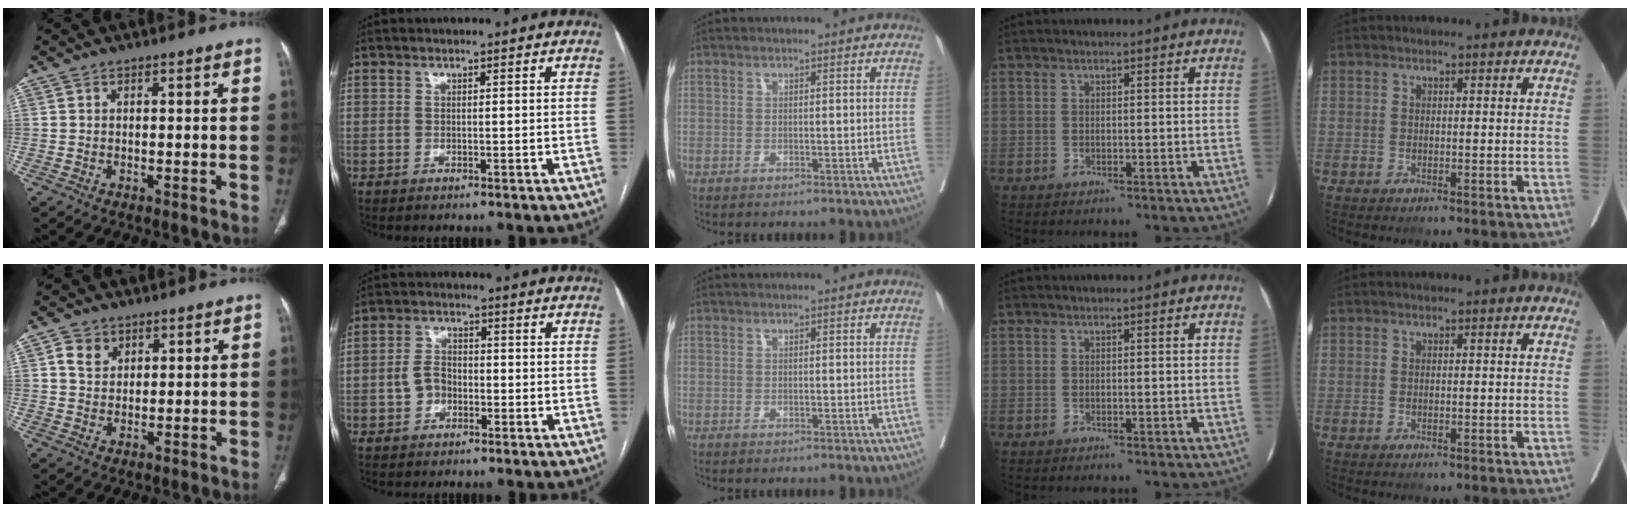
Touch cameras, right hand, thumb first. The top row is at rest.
{"thumb": {"total": 4.2, "force": [2.0, 3.3, 1.9], "torque": [-0.019, -0.008, 0.039]}, "index": {"total": 4.1, "force": [-1.2, 3.2, 2.3], "torque": [-0.051, 0.016, -0.020]}}